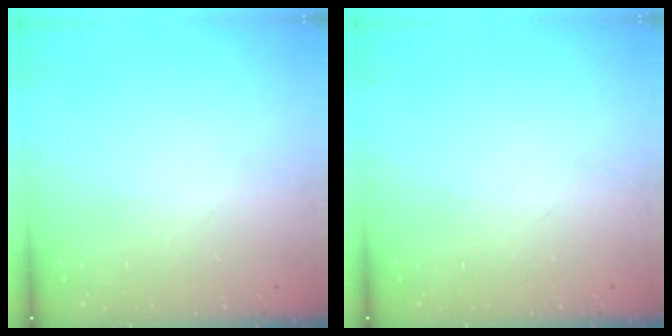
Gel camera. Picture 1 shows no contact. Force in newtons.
{"total": 0.0}